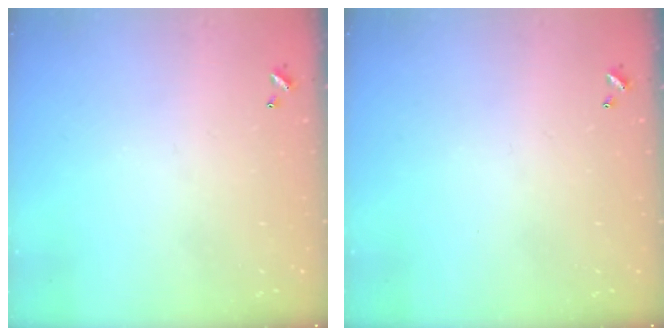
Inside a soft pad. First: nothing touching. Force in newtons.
{"total": 0.0}